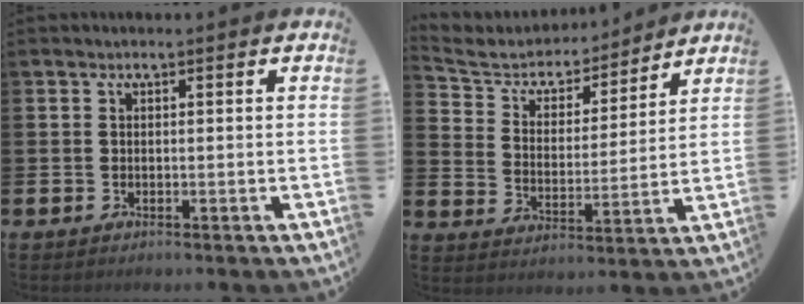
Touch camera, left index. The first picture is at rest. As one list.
[{"total": 5.8, "force": [5.2, 2.4, 0.6], "torque": [-0.047, -0.040, 0.085]}]